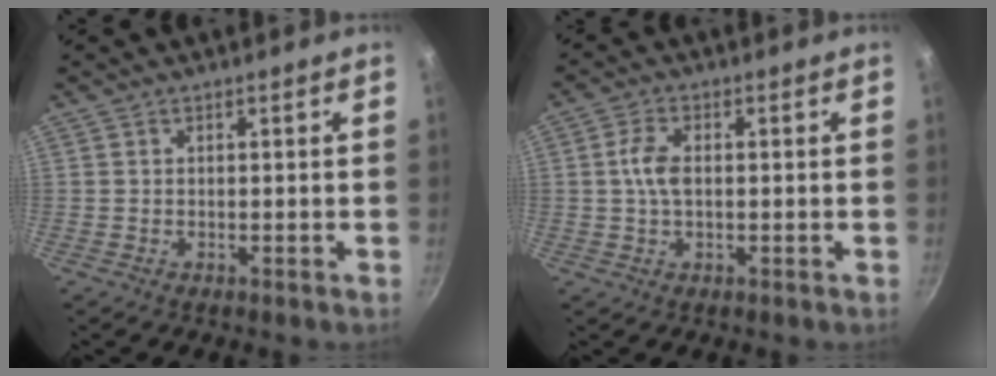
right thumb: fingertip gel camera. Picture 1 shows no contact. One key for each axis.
{"total": 4.6, "fx": 0.2, "fy": 2.5, "fz": 3.9, "tx": -0.086, "ty": 0.005, "tz": 0.000}